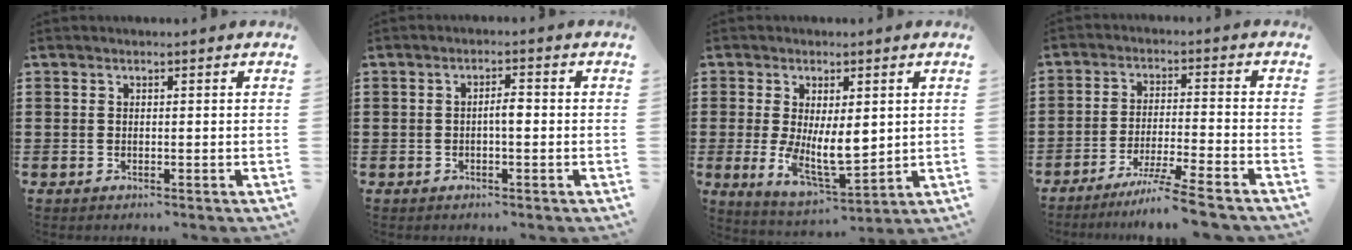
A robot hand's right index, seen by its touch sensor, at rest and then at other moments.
{"total": 2.3, "force": [-0.4, 0.6, 2.2], "torque": [-0.041, 0.004, -0.010]}
{"total": 7.9, "force": [0.3, 3.7, 6.9], "torque": [-0.124, -0.004, 0.004]}
{"total": 6.7, "force": [-5.7, -0.9, 3.3], "torque": [-0.065, -0.018, -0.112]}